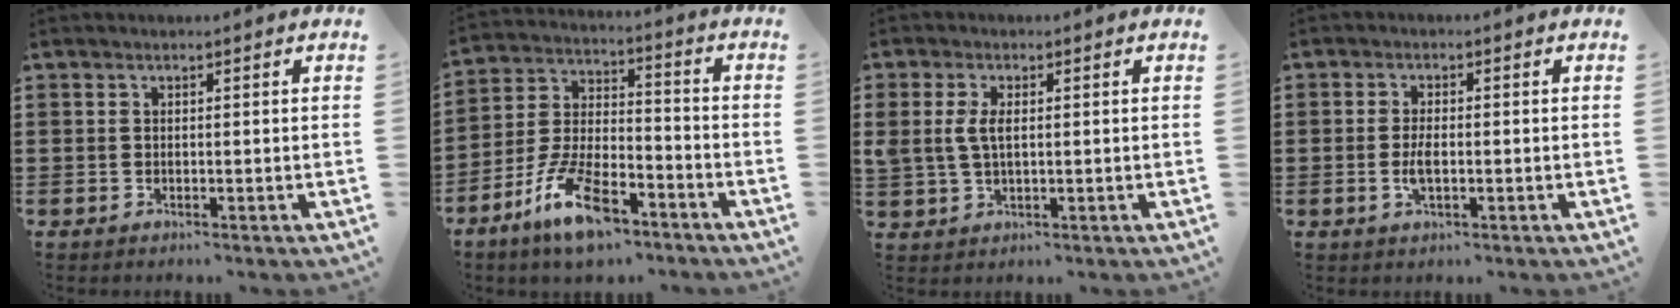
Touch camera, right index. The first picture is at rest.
{"total": 11.3, "force": [-7.2, 4.2, 7.6], "torque": [-0.168, 0.013, -0.137]}
{"total": 3.9, "force": [0.6, 1.9, 3.3], "torque": [-0.084, 0.002, 0.004]}
{"total": 3.0, "force": [-0.6, 1.1, 2.7], "torque": [-0.056, -0.001, -0.014]}